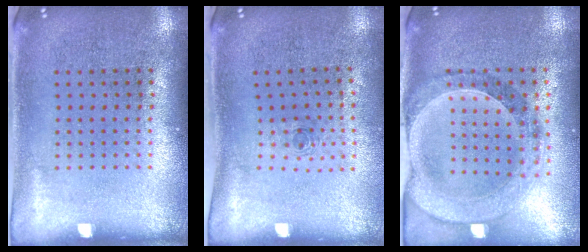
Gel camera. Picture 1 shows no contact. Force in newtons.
{"total": 0.7, "press": 0.3, "slide": 0.6}
{"total": 1.5, "press": 1.5, "slide": 0.3}